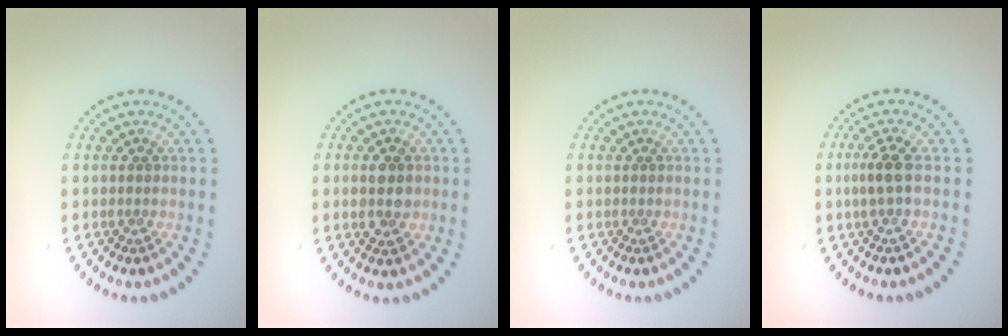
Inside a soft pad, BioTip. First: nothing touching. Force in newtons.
{"total": 2.9, "press": 2.9, "slide": 0.2}
{"total": 0.0}
{"total": 1.8, "press": 1.6, "slide": 0.9}